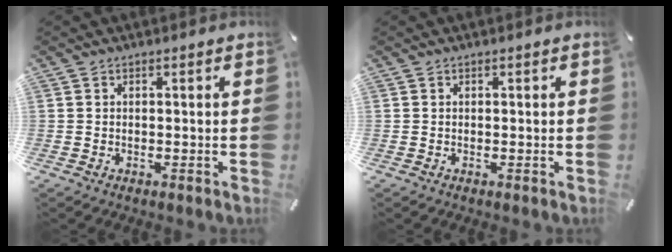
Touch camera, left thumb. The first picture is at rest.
{"total": 0.0}